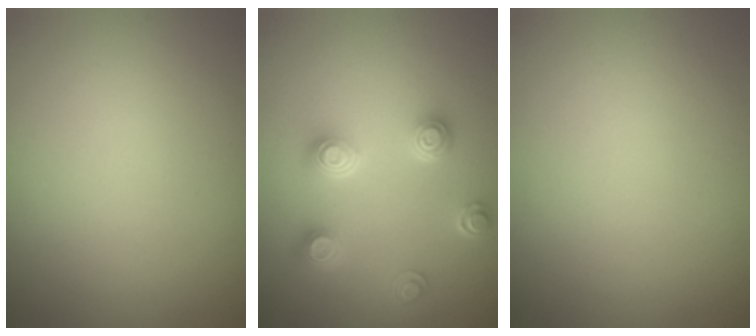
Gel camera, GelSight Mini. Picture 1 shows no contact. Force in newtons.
{"total": 3.8, "press": 3.0, "slide": 2.4}
{"total": 0.0}